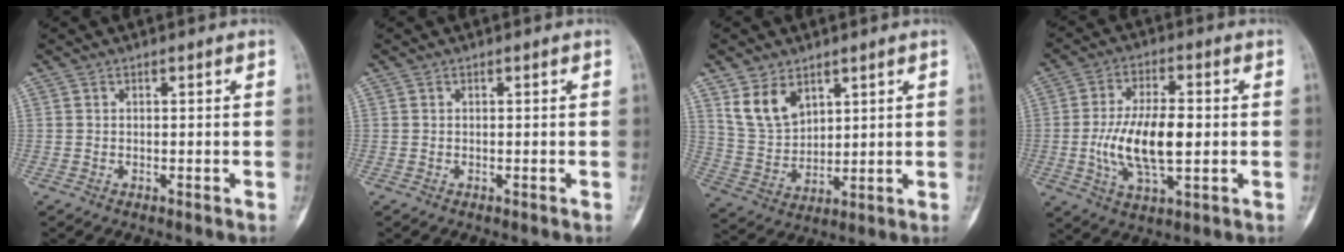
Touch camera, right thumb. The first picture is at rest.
{"total": 0.0}
{"total": 8.9, "force": [5.1, 5.6, 4.6], "torque": [-0.073, -0.024, 0.114]}
{"total": 13.3, "force": [-0.9, 5.8, 11.9], "torque": [-0.221, 0.002, -0.015]}